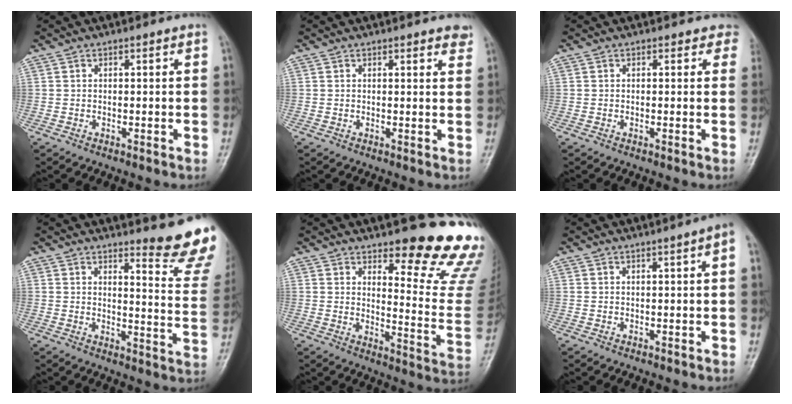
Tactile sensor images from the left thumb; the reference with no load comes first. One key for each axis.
{"total": 3.7, "fx": 2.8, "fy": 1.1, "fz": 2.1, "tx": -0.009, "ty": -0.006, "tz": 0.027}
{"total": 2.2, "fx": 1.6, "fy": 1.5, "fz": 0.5, "tx": 0.022, "ty": -0.005, "tz": -0.002}
{"total": 12.7, "fx": 11.0, "fy": 0.9, "fz": 6.2, "tx": -0.056, "ty": -0.125, "tz": 0.123}
{"total": 17.5, "fx": 13.9, "fy": 4.0, "fz": 9.9, "tx": -0.080, "ty": -0.135, "tz": 0.171}
{"total": 2.7, "fx": 0.9, "fy": -0.1, "fz": 2.5, "tx": -0.038, "ty": 0.007, "tz": 0.013}